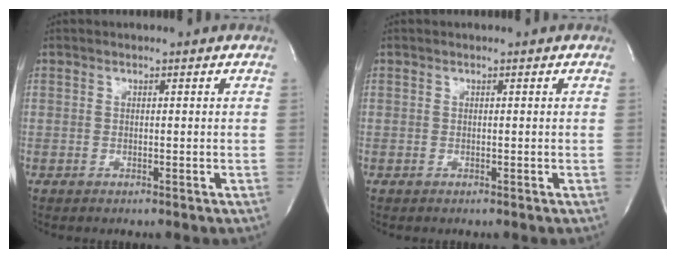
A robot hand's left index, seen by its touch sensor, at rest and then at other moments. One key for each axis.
{"total": 0.0}